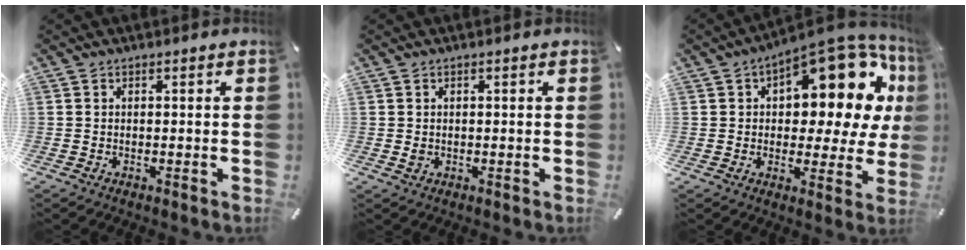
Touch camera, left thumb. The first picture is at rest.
{"total": 1.1, "force": [0.0, 0.9, 0.5], "torque": [-0.003, 0.000, -0.002]}
{"total": 17.3, "force": [8.9, 8.3, 12.3], "torque": [-0.158, -0.078, 0.145]}